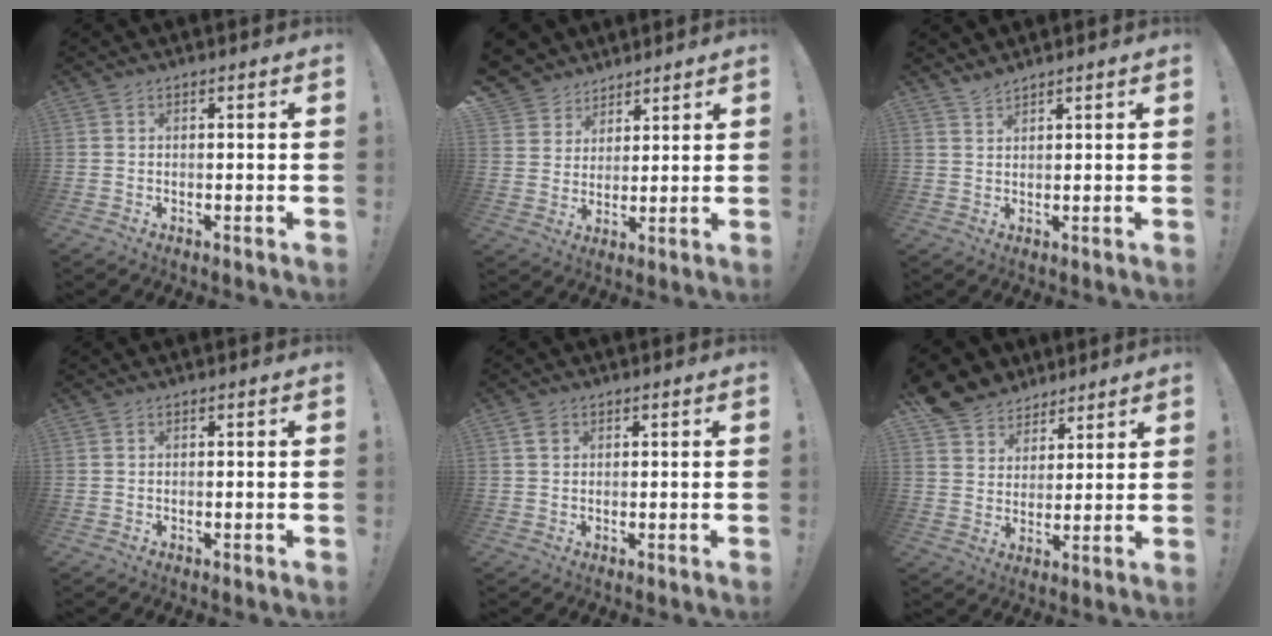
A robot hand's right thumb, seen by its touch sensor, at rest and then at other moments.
{"total": 7.2, "force": [4.9, 5.3, 0.4], "torque": [-0.016, -0.041, 0.102]}
{"total": 2.5, "force": [2.4, 0.3, 0.7], "torque": [-0.009, -0.016, 0.045]}
{"total": 0.0}
{"total": 1.9, "force": [1.0, 1.5, 0.6], "torque": [0.001, -0.003, 0.017]}
{"total": 8.8, "force": [6.4, 6.0, 0.6], "torque": [-0.017, -0.049, 0.131]}